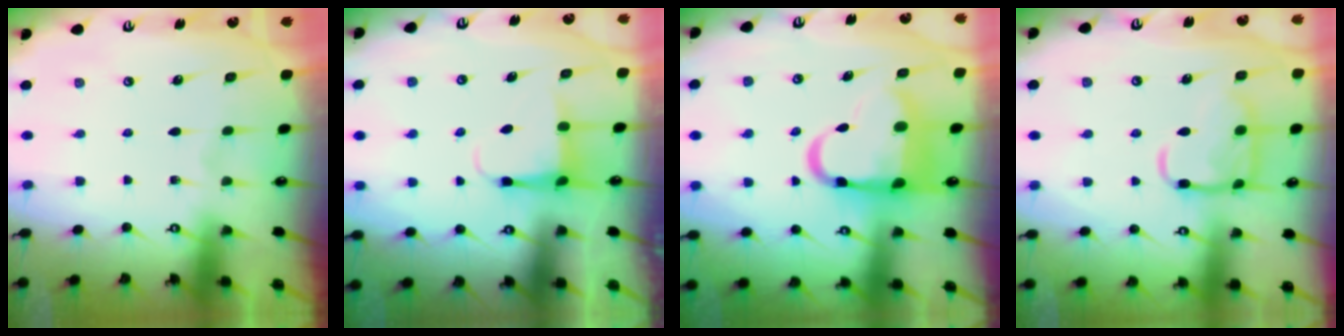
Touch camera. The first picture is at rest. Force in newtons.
{"total": 4.3, "press": 4.3, "slide": 0.5}
{"total": 13.2, "press": 12.9, "slide": 2.9}
{"total": 14.6, "press": 14.5, "slide": 1.2}